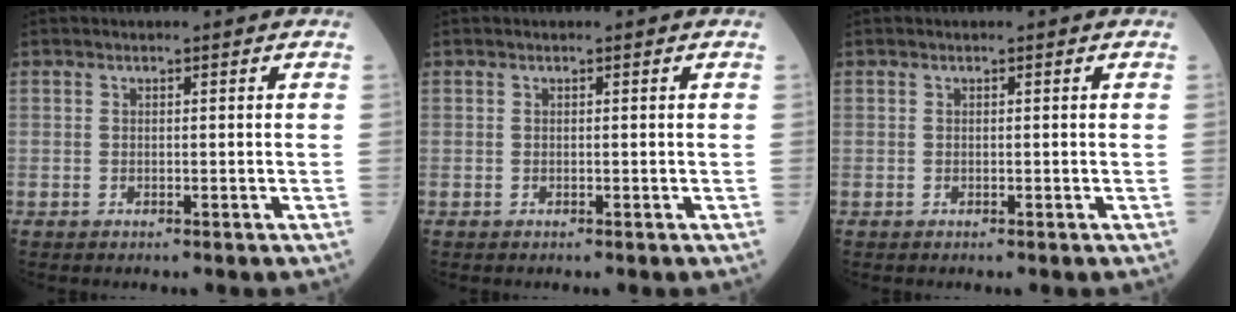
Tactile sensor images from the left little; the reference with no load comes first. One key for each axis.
{"total": 0.0}
{"total": 0.0}